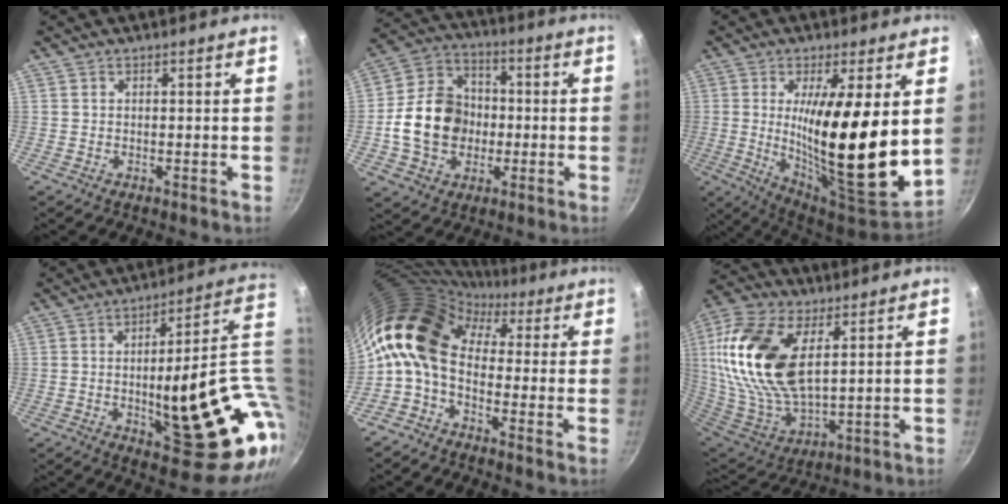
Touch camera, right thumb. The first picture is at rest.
{"total": 15.3, "force": [-1.7, 12.4, 8.8], "torque": [-0.128, 0.030, -0.038]}
{"total": 21.2, "force": [2.9, 4.8, 20.4], "torque": [-0.327, -0.051, 0.049]}
{"total": 26.7, "force": [0.4, 9.0, 25.2], "torque": [-0.305, -0.008, 0.024]}
{"total": 14.6, "force": [1.1, 9.9, 10.7], "torque": [-0.180, 0.035, -0.008]}
{"total": 23.4, "force": [6.7, 12.5, 18.6], "torque": [-0.375, -0.026, 0.128]}